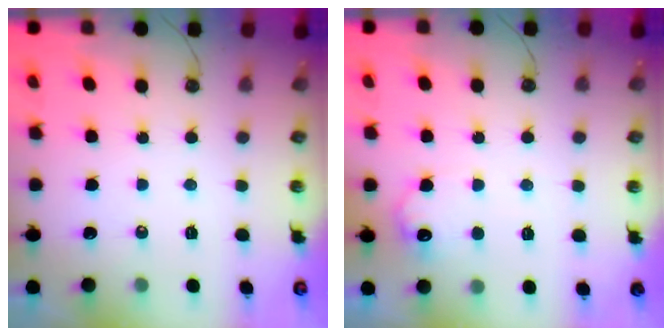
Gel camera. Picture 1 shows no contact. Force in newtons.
{"total": 8.9, "press": 8.9, "slide": 0.5}